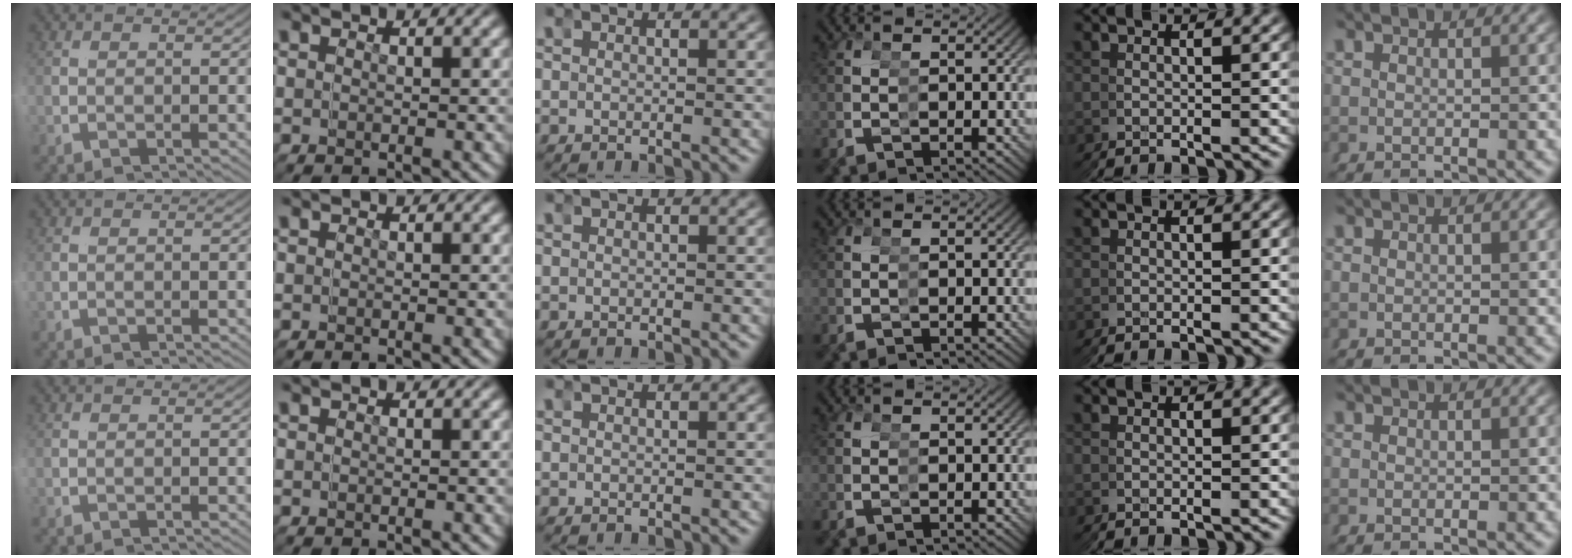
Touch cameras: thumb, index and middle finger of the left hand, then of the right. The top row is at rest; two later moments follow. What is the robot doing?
{"motion": "reach", "object": "bandage"}